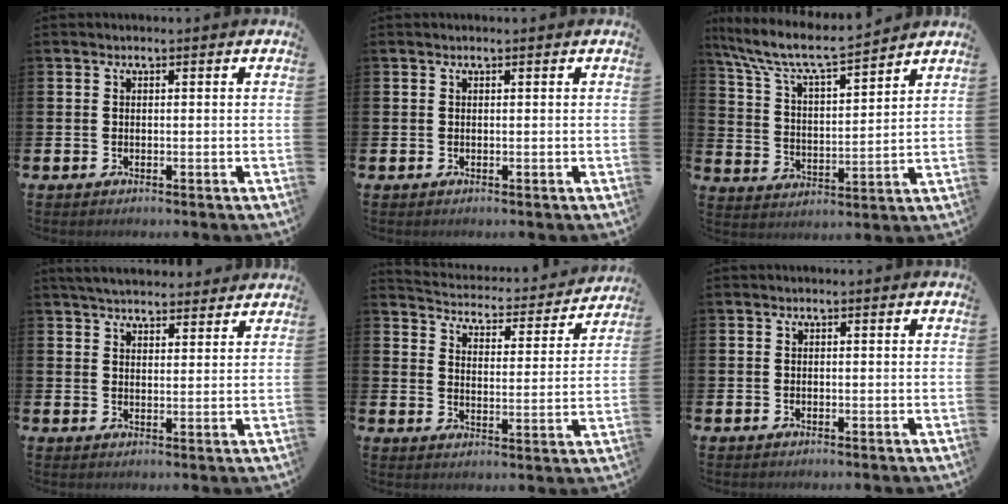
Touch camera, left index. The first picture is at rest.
{"total": 0.0}
{"total": 8.3, "force": [7.5, 1.0, 3.3], "torque": [-0.098, -0.050, 0.128]}
{"total": 4.5, "force": [4.3, 0.9, 0.7], "torque": [-0.021, -0.018, 0.078]}
{"total": 4.3, "force": [4.2, 0.8, 0.4], "torque": [-0.026, -0.043, 0.064]}
{"total": 0.0}